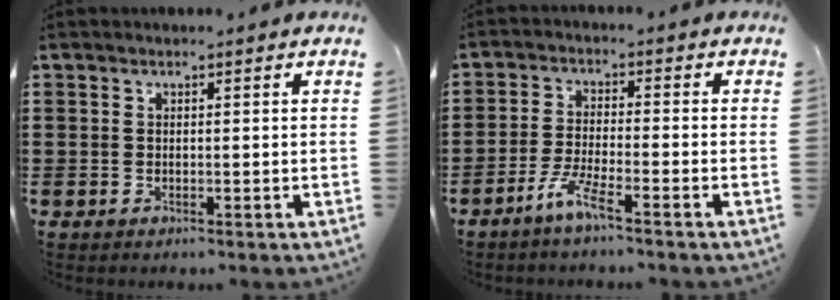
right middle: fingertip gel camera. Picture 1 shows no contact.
{"total": 5.0, "force": [-3.4, 0.3, 3.6], "torque": [-0.081, -0.009, -0.064]}